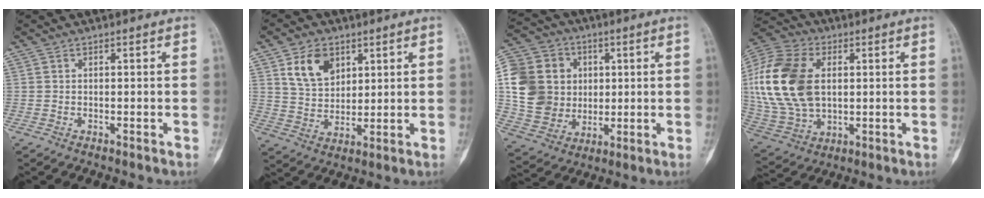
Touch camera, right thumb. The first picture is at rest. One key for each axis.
{"total": 9.3, "fx": 4.5, "fy": 6.3, "fz": 5.2, "tx": -0.069, "ty": -0.022, "tz": 0.089}
{"total": 18.7, "fx": 2.6, "fy": 16.1, "fz": 9.1, "tx": -0.153, "ty": 0.011, "tz": 0.059}
{"total": 22.4, "fx": 3.3, "fy": 14.5, "fz": 16.7, "tx": -0.354, "ty": -0.005, "tz": 0.064}